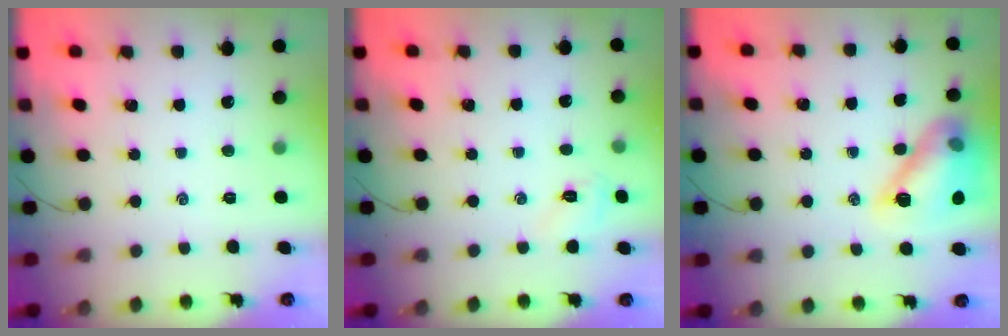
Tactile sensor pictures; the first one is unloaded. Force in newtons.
{"total": 3.6, "press": 3.5, "slide": 1.0}
{"total": 14.9, "press": 14.8, "slide": 1.5}